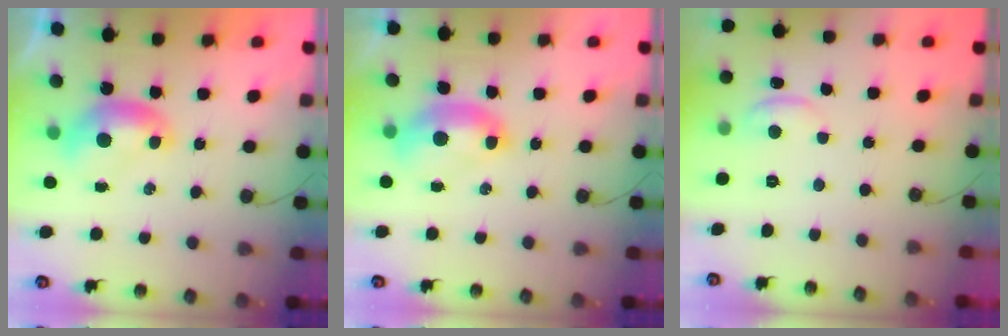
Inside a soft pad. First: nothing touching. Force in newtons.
{"total": 2.7, "press": 2.6, "slide": 0.6}
{"total": 0.6, "press": 0.1, "slide": 0.6}